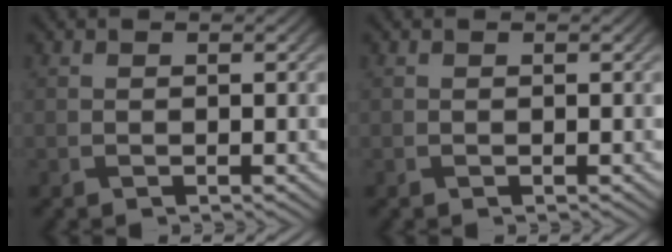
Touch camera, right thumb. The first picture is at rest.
{"total": 0.0}